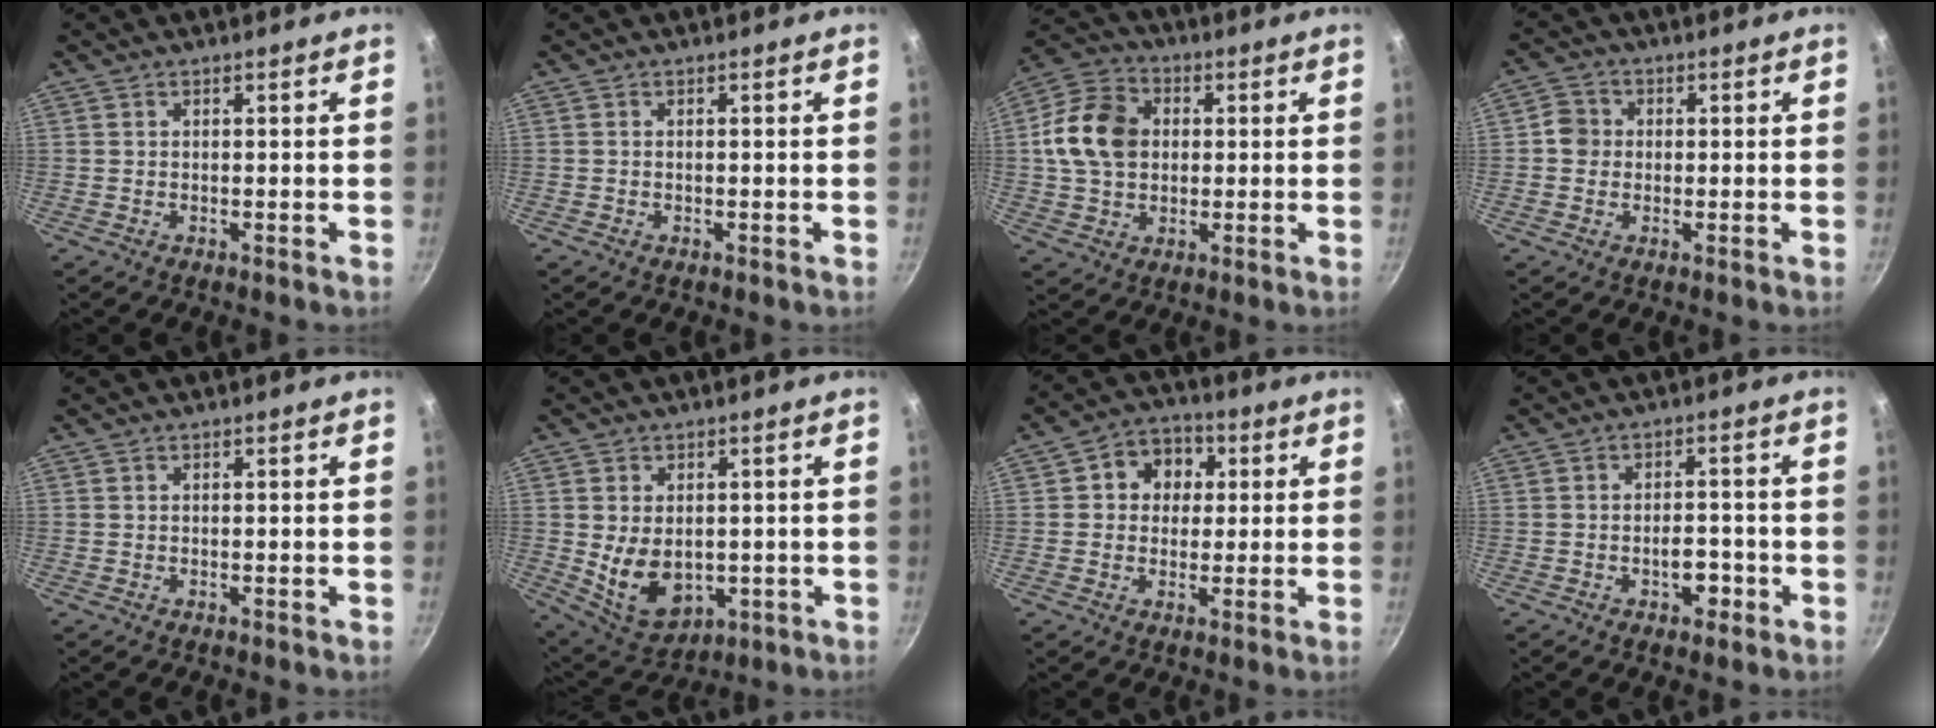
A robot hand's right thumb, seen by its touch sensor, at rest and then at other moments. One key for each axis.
{"total": 0.0}
{"total": 13.0, "fx": 1.4, "fy": 9.9, "fz": 8.2, "tx": -0.129, "ty": 0.013, "tz": 0.012}
{"total": 3.6, "fx": -0.1, "fy": 3.4, "fz": 1.2, "tx": -0.002, "ty": 0.007, "tz": -0.011}
{"total": 0.0}
{"total": 10.5, "fx": -0.3, "fy": 7.3, "fz": 7.5, "tx": -0.110, "ty": -0.016, "tz": 0.022}
{"total": 8.4, "fx": 1.9, "fy": 7.2, "fz": 4.0, "tx": -0.021, "ty": 0.008, "tz": 0.014}
{"total": 4.4, "fx": -1.8, "fy": 2.5, "fz": 3.1, "tx": -0.024, "ty": 0.014, "tz": -0.026}